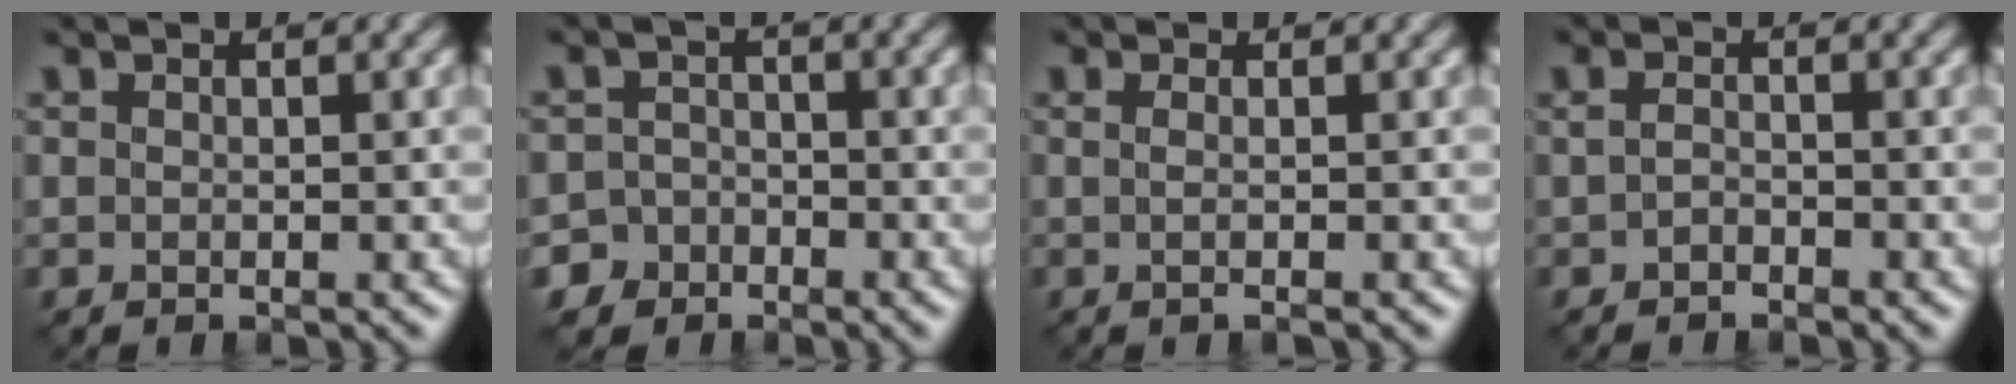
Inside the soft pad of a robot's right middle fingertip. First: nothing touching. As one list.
[{"total": 5.5, "force": [-4.0, 3.8, 0.7], "torque": [0.008, -0.005, -0.069]}, {"total": 1.3, "force": [0.0, 0.1, 1.3], "torque": [-0.029, 0.003, -0.002]}, {"total": 1.1, "force": [-0.6, 0.5, 0.9], "torque": [-0.027, 0.002, -0.013]}]